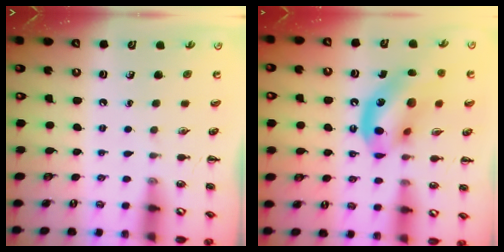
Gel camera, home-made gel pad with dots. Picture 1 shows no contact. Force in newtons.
{"total": 15.5, "press": 15.1, "slide": 3.8}